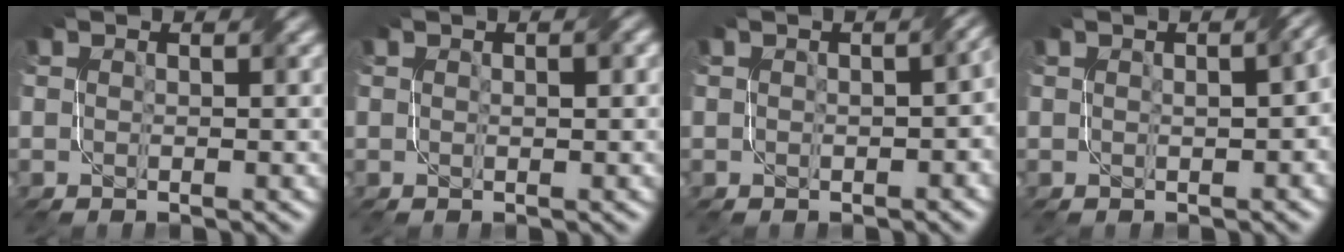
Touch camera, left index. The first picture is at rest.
{"total": 0.7, "force": [0.2, 0.1, 0.7], "torque": [-0.011, 0.004, 0.004]}
{"total": 3.5, "force": [0.0, 1.9, 2.9], "torque": [-0.018, 0.000, 0.008]}
{"total": 3.3, "force": [0.2, 1.3, 3.1], "torque": [-0.031, 0.006, 0.013]}